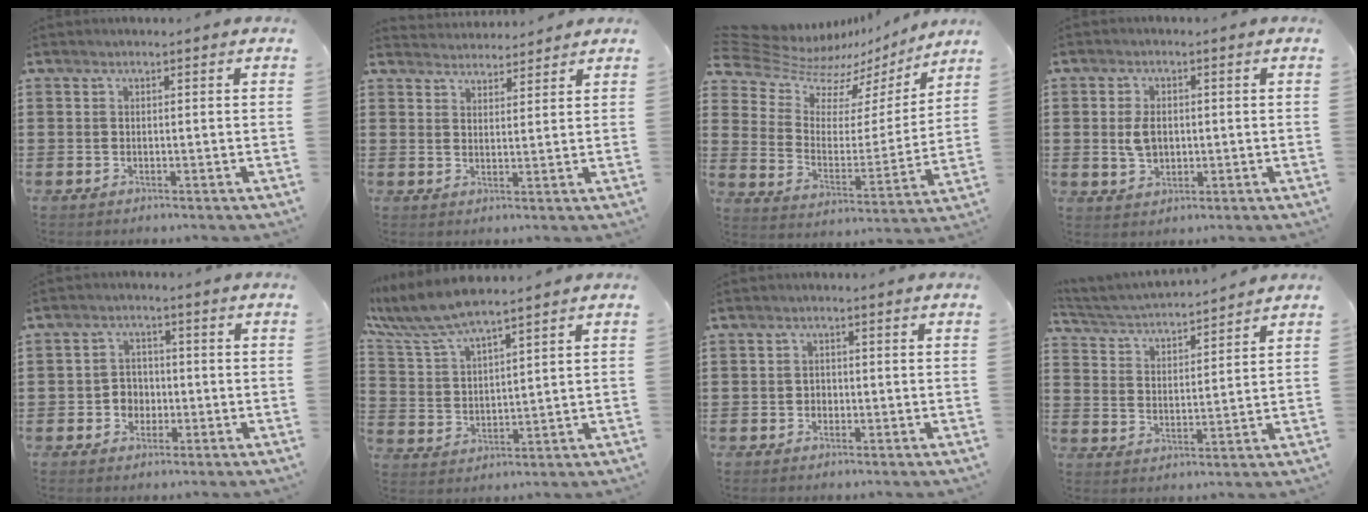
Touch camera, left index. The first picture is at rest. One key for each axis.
{"total": 2.9, "fx": 2.9, "fy": 0.4, "fz": -0.4, "tx": -0.001, "ty": -0.007, "tz": 0.055}
{"total": 8.2, "fx": 6.8, "fy": 4.1, "fz": 2.0, "tx": -0.076, "ty": -0.046, "tz": 0.120}
{"total": 4.1, "fx": 0.2, "fy": 2.7, "fz": 3.1, "tx": -0.063, "ty": 0.004, "tz": -0.001}
{"total": 3.4, "fx": -0.9, "fy": 3.0, "fz": 1.3, "tx": -0.036, "ty": 0.005, "tz": -0.022}
{"total": 7.3, "fx": 6.3, "fy": 0.9, "fz": 3.6, "tx": -0.093, "ty": -0.020, "tz": 0.113}
{"total": 1.3, "fx": -0.3, "fy": 1.2, "fz": 0.4, "tx": -0.012, "ty": 0.004, "tz": -0.008}
{"total": 4.0, "fx": 3.9, "fy": 0.1, "fz": 0.6, "tx": -0.034, "ty": -0.025, "tz": 0.065}